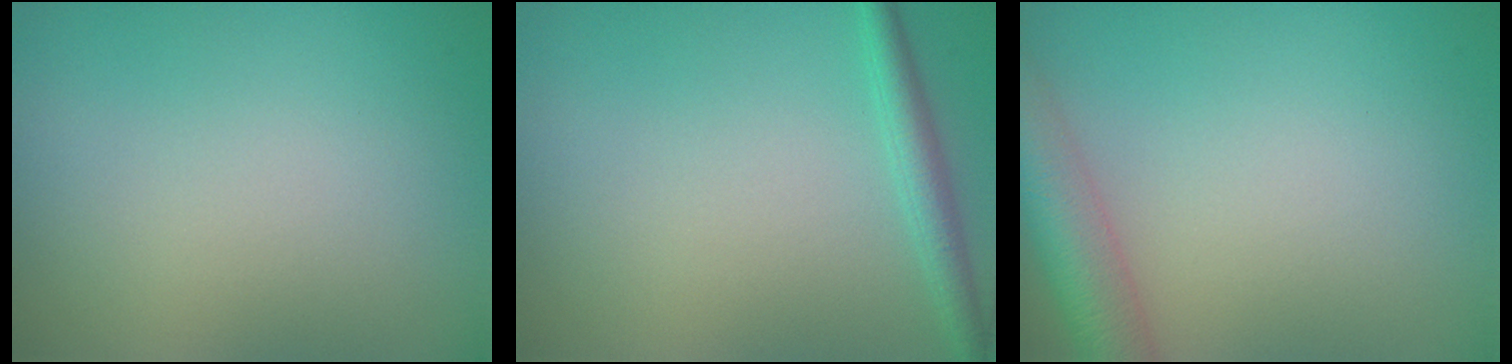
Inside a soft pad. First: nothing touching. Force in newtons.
{"total": 2.1, "press": 2.1, "slide": 0.1}
{"total": 4.9, "press": 4.9, "slide": 0.2}